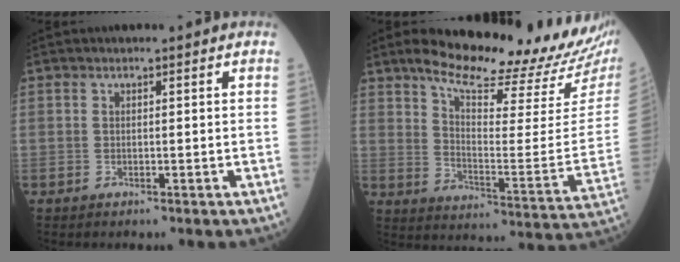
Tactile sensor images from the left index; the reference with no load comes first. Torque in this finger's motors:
{"motor_torque": [1.01, -1.13, 0.25, 0.07]}